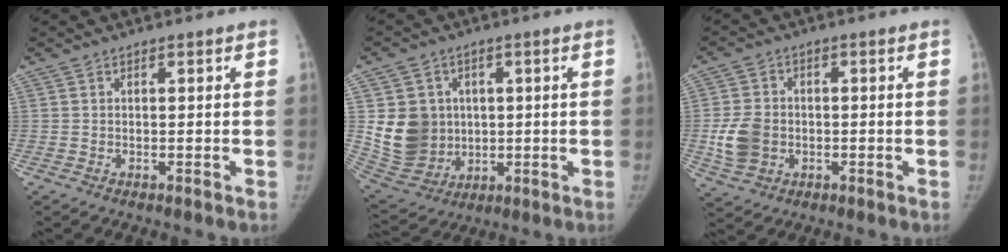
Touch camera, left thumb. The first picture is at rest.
{"total": 12.6, "force": [1.2, 11.2, 5.5], "torque": [-0.072, -0.006, 0.048]}
{"total": 7.6, "force": [-1.2, 6.1, 4.4], "torque": [-0.075, 0.006, -0.017]}